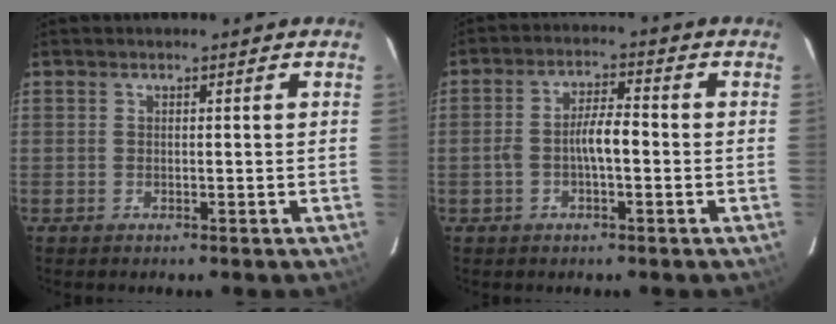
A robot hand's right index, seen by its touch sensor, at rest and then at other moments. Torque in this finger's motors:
{"motor_torque": [0.14, -0.08, 0.30, 0.08]}